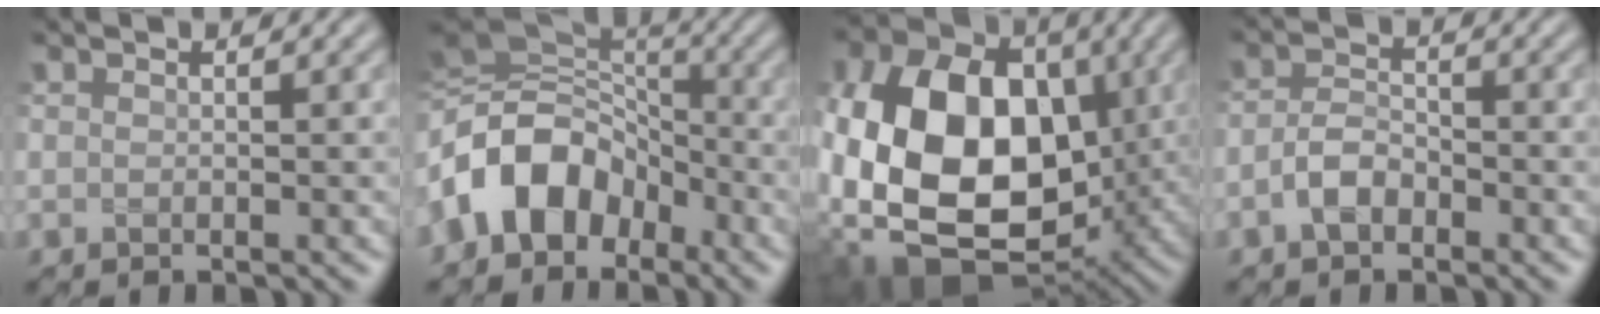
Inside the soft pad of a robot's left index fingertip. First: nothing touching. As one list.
[{"total": 9.9, "force": [-3.7, 7.3, 5.6], "torque": [-0.096, 0.014, -0.087]}, {"total": 16.5, "force": [-0.3, 11.6, 11.7], "torque": [-0.234, -0.017, -0.010]}, {"total": 2.5, "force": [-1.2, 1.5, 1.6], "torque": [-0.034, 0.006, -0.030]}]